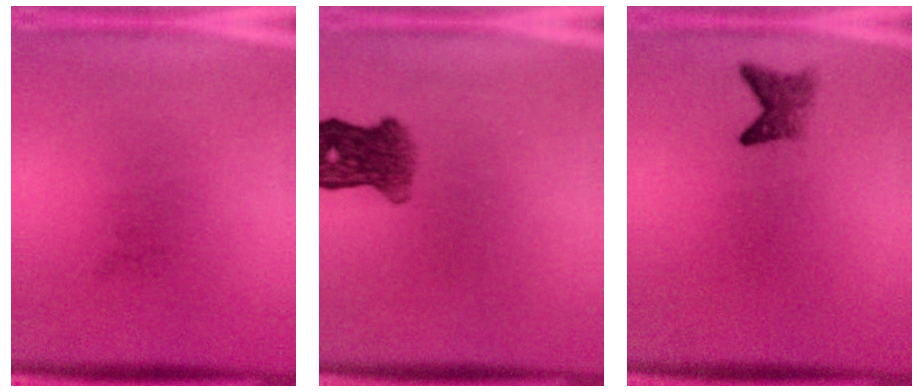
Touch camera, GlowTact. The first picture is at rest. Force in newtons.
{"total": 5.8}
{"total": 2.4}